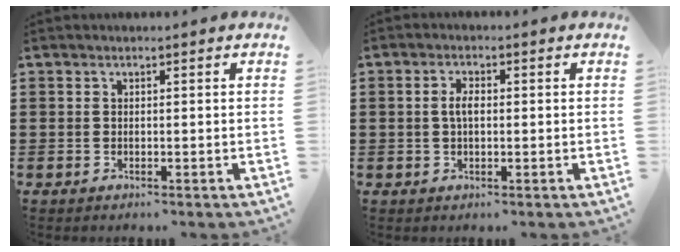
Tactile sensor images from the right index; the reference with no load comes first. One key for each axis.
{"total": 2.7, "fx": 0.1, "fy": 1.2, "fz": 2.4, "tx": -0.048, "ty": 0.004, "tz": 0.000}